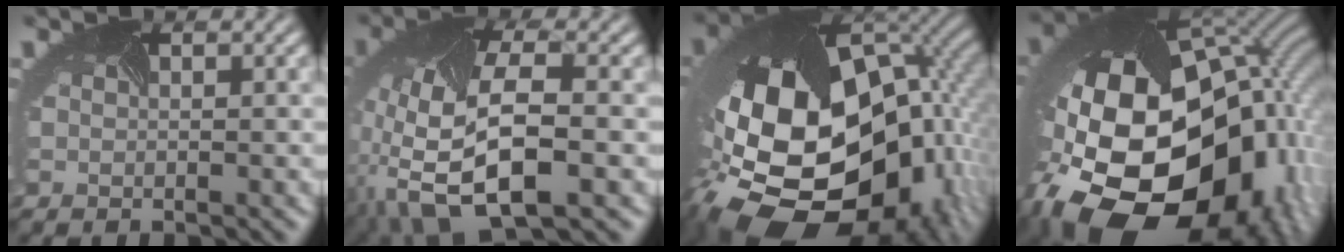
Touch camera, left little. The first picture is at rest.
{"total": 11.4, "force": [-4.0, 5.3, 9.2], "torque": [-0.201, -0.018, -0.064]}
{"total": 20.3, "force": [-5.6, 13.5, 14.1], "torque": [-0.280, -0.040, -0.076]}
{"total": 22.1, "force": [-4.6, 16.0, 14.5], "torque": [-0.310, -0.108, -0.032]}